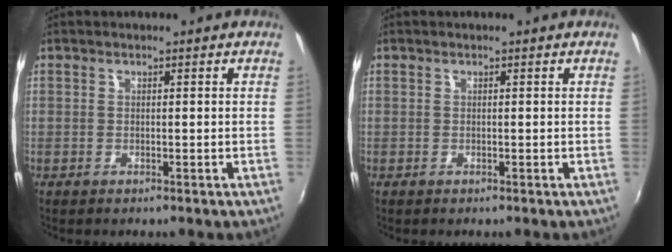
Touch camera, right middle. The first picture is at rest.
{"total": 0.0}